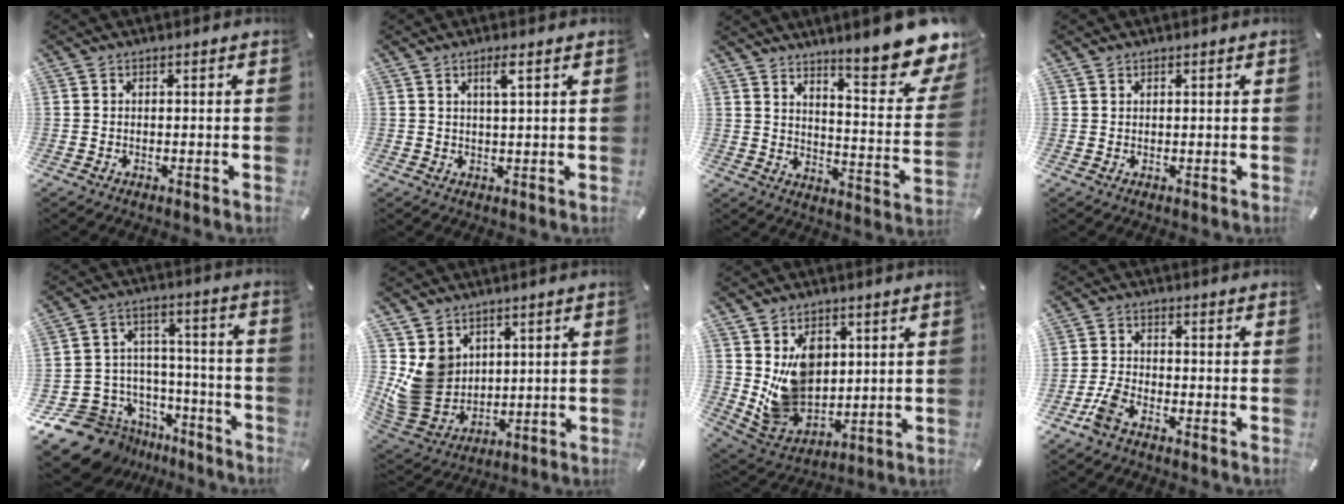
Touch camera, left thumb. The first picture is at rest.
{"total": 3.2, "force": [1.4, 0.3, 2.9], "torque": [-0.060, 0.000, 0.022]}
{"total": 15.3, "force": [11.7, 4.3, 8.8], "torque": [-0.123, -0.105, 0.197]}
{"total": 0.8, "force": [0.5, 0.5, -0.2], "torque": [0.006, 0.003, 0.010]}
{"total": 13.1, "force": [-8.6, 9.5, 2.8], "torque": [-0.058, 0.043, -0.135]}
{"total": 11.4, "force": [3.1, 10.2, 4.1], "torque": [-0.099, -0.025, 0.061]}
{"total": 11.6, "force": [3.5, 9.8, 5.2], "torque": [-0.105, -0.022, 0.074]}
{"total": 5.1, "force": [-3.3, 2.8, 2.7], "torque": [-0.066, 0.013, -0.066]}